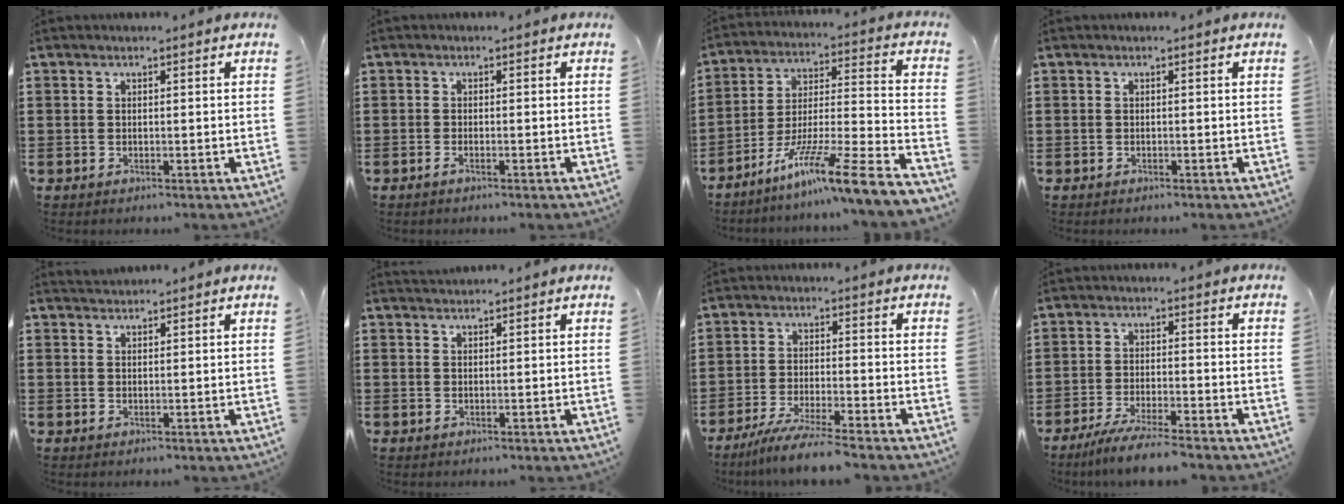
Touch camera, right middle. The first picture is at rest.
{"total": 0.8, "force": [-0.5, 0.1, 0.7], "torque": [-0.013, -0.002, -0.009]}
{"total": 11.8, "force": [-8.9, -0.5, 7.8], "torque": [-0.131, -0.003, -0.172]}
{"total": 0.0}
{"total": 1.3, "force": [1.3, 0.3, -0.1], "torque": [-0.002, 0.003, 0.025]}
{"total": 1.0, "force": [1.0, 0.2, 0.0], "torque": [-0.003, 0.001, 0.019]}
{"total": 5.7, "force": [-5.0, -0.4, 2.7], "torque": [-0.055, -0.018, -0.095]}
{"total": 5.1, "force": [-4.5, -0.2, 2.4], "torque": [-0.050, -0.016, -0.087]}